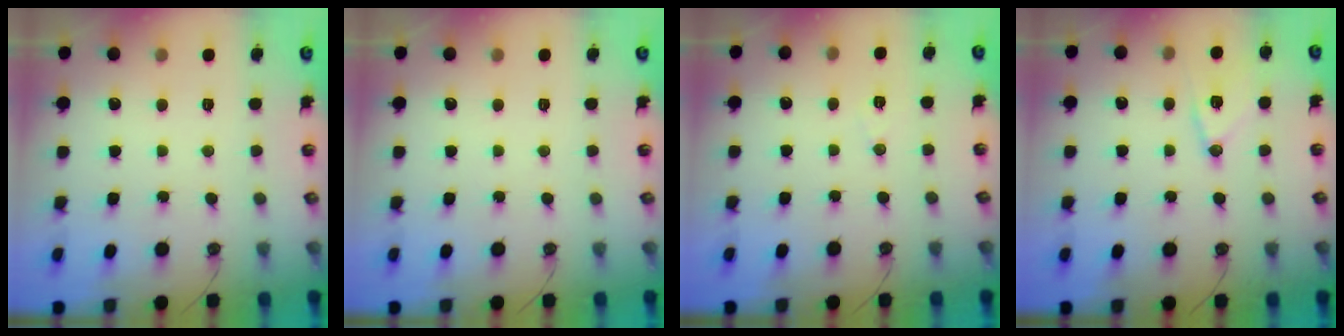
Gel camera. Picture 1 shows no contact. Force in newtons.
{"total": 0.0}
{"total": 5.6, "press": 3.5, "slide": 4.3}
{"total": 12.0, "press": 12.0, "slide": 0.5}